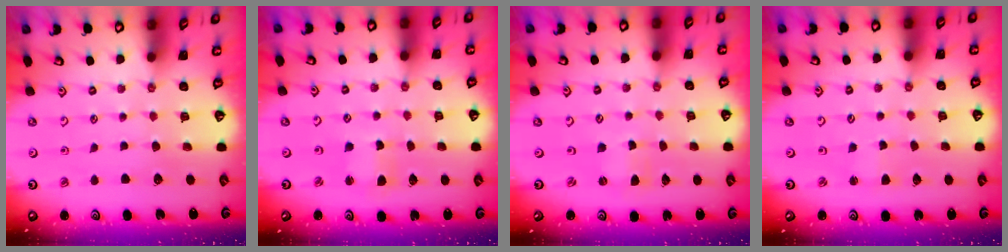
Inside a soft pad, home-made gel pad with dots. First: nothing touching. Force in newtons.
{"total": 2.1, "press": 2.1, "slide": 0.3}
{"total": 0.0}
{"total": 2.2, "press": 2.2, "slide": 0.3}